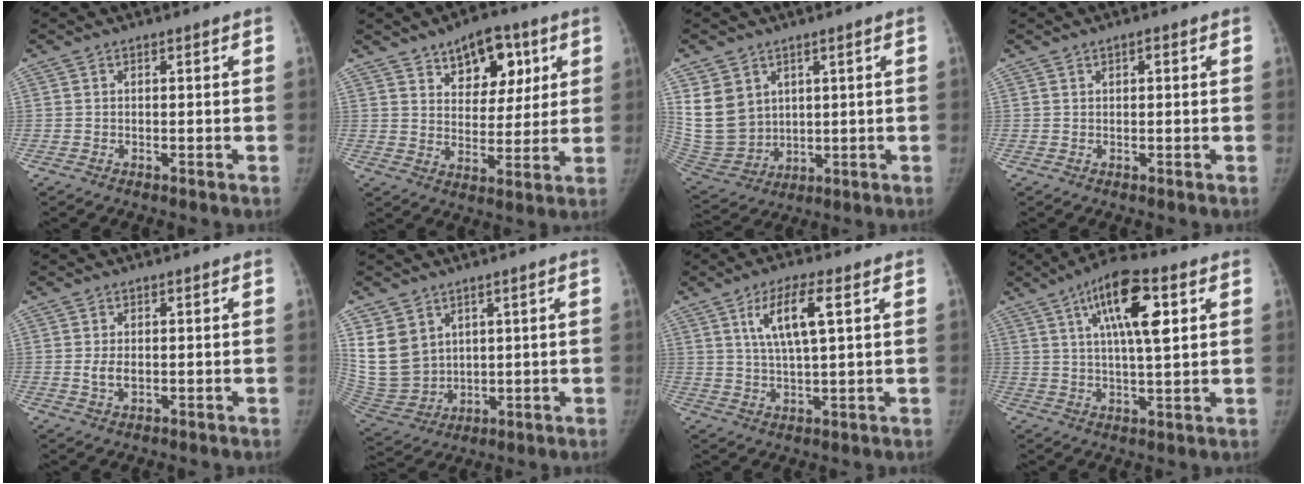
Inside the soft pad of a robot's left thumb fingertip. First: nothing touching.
{"total": 12.3, "force": [6.3, 7.4, 7.6], "torque": [-0.063, -0.027, 0.096]}
{"total": 12.6, "force": [4.3, 10.2, 6.0], "torque": [-0.099, -0.021, 0.114]}
{"total": 1.1, "force": [0.4, 0.7, 0.8], "torque": [-0.008, 0.001, 0.006]}
{"total": 3.0, "force": [-0.1, 1.9, 2.3], "torque": [-0.042, -0.004, 0.001]}
{"total": 13.0, "force": [4.8, 10.3, 6.4], "torque": [-0.111, -0.021, 0.124]}
{"total": 8.9, "force": [3.2, 2.3, 8.0], "torque": [-0.155, -0.007, 0.063]}
{"total": 14.1, "force": [5.2, 4.4, 12.3], "torque": [-0.199, -0.004, 0.080]}